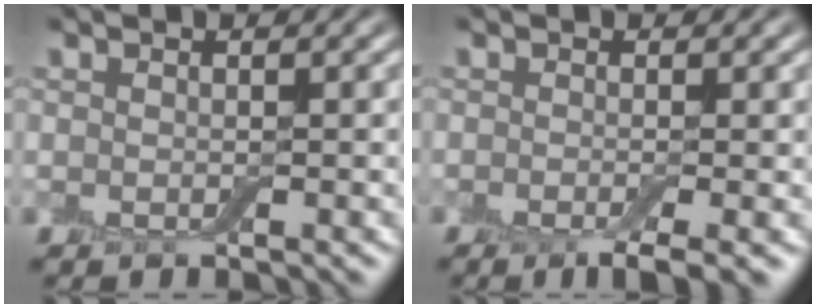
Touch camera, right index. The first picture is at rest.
{"total": 3.2, "force": [-1.8, 0.7, 2.6], "torque": [-0.042, -0.006, -0.030]}